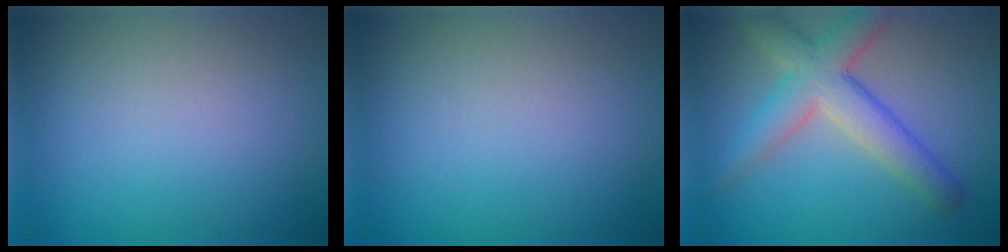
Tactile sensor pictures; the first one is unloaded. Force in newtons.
{"total": 0.0}
{"total": 5.6, "press": 5.6, "slide": 0.2}